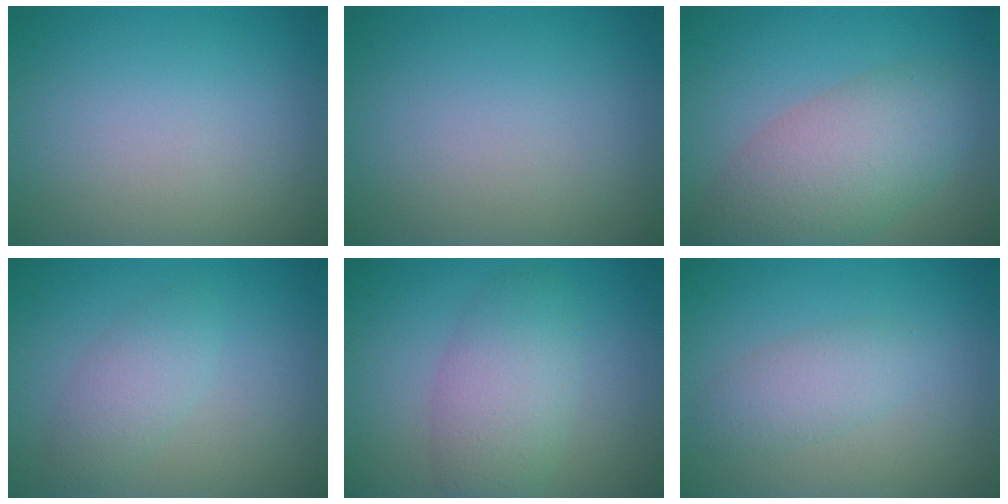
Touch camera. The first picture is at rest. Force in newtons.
{"total": 0.0}
{"total": 6.9, "press": 6.9, "slide": 0.4}
{"total": 2.5, "press": 2.5, "slide": 0.1}
{"total": 4.6, "press": 4.6, "slide": 0.2}
{"total": 2.4, "press": 2.4, "slide": 0.1}